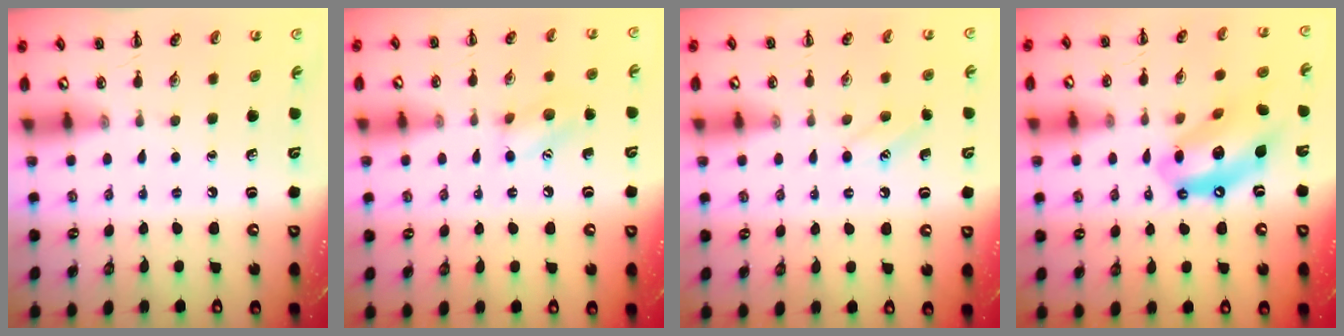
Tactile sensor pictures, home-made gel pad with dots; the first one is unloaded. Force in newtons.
{"total": 8.5, "press": 8.4, "slide": 0.7}
{"total": 7.2, "press": 6.9, "slide": 1.8}
{"total": 13.7, "press": 13.3, "slide": 3.5}